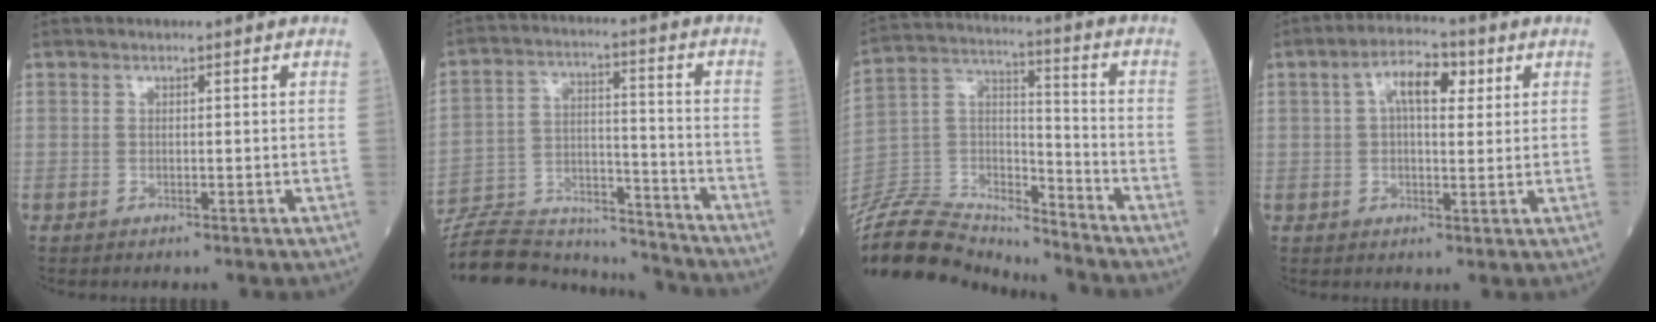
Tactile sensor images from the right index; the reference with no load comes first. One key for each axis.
{"total": 18.7, "fx": -18.0, "fy": 3.3, "fz": 4.0, "tx": -0.090, "ty": 0.018, "tz": -0.285}
{"total": 20.5, "fx": -19.9, "fy": 3.4, "fz": 3.8, "tx": -0.088, "ty": 0.034, "tz": -0.340}
{"total": 6.8, "fx": 2.2, "fy": 2.7, "fz": 5.8, "tx": -0.100, "ty": 0.021, "tz": 0.033}